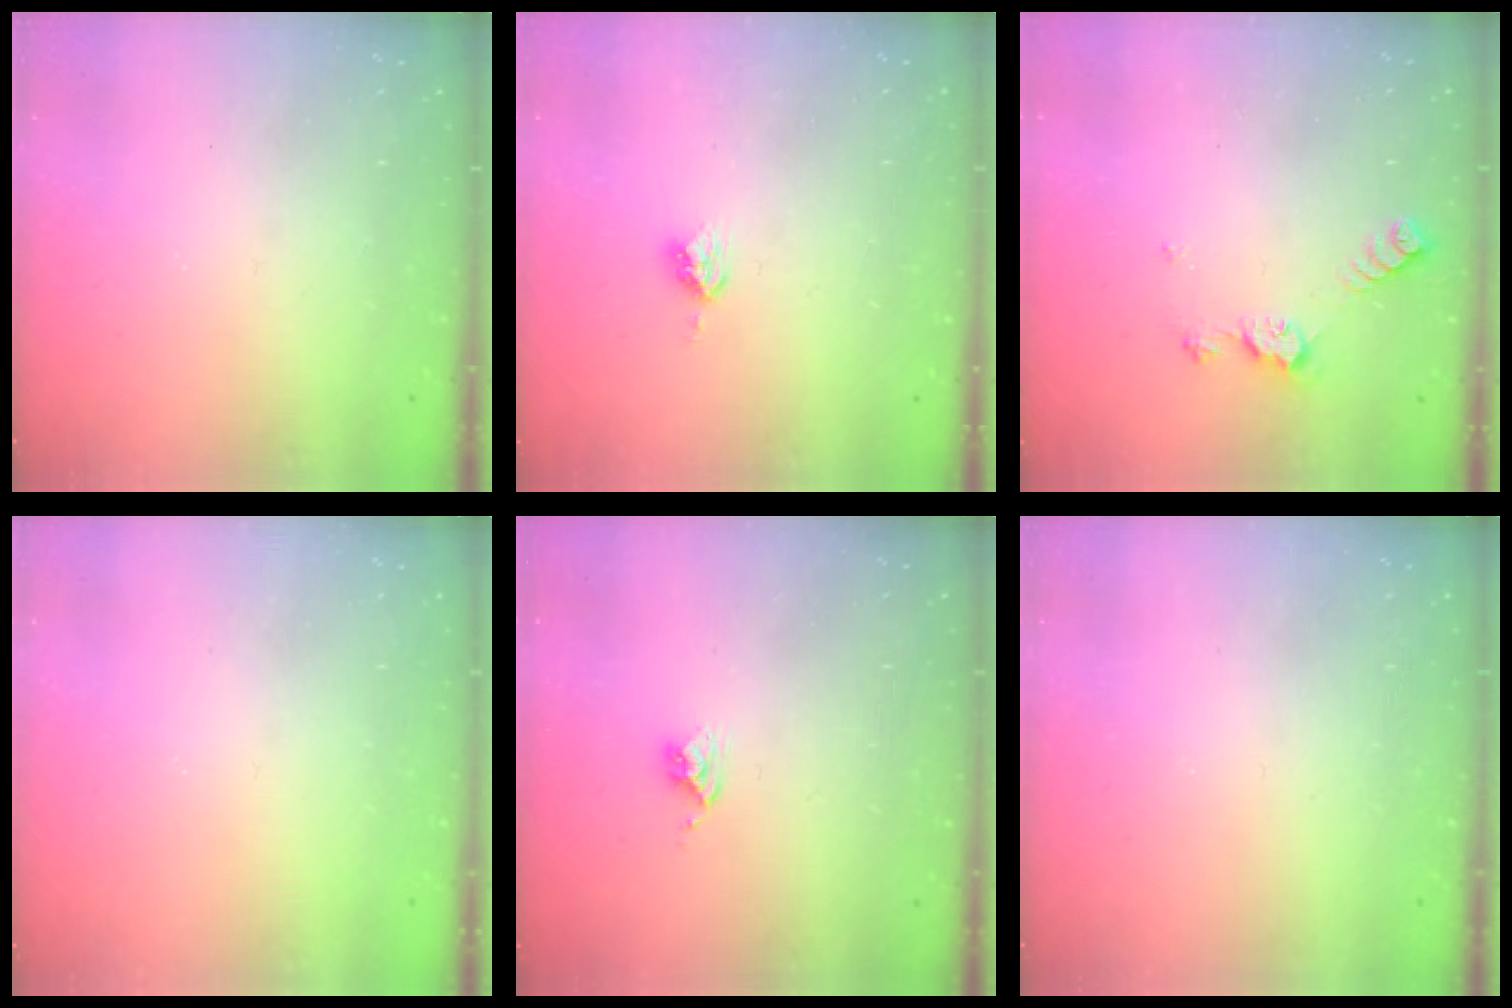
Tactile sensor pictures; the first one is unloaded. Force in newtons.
{"total": 3.7, "press": 3.7, "slide": 0.5}
{"total": 5.5, "press": 5.4, "slide": 0.6}
{"total": 0.0}
{"total": 3.9, "press": 3.8, "slide": 0.3}
{"total": 0.0}